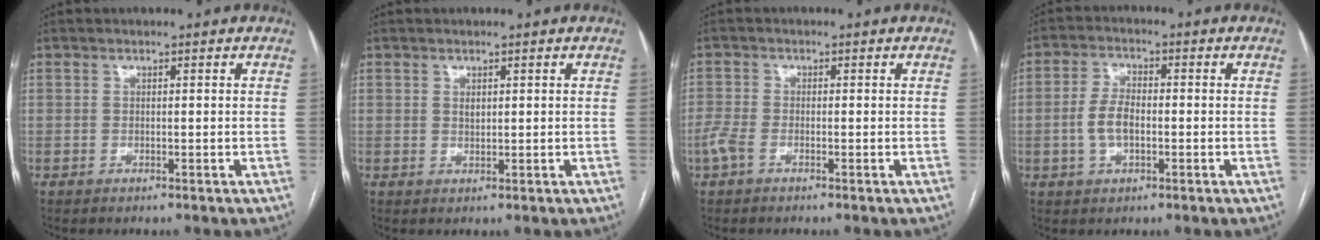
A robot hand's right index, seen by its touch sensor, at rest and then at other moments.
{"total": 1.1, "force": [0.4, 0.6, 0.7], "torque": [-0.013, -0.001, 0.010]}
{"total": 2.6, "force": [-1.4, 1.1, 1.9], "torque": [-0.052, -0.002, -0.032]}
{"total": 5.0, "force": [-0.9, 2.6, 4.2], "torque": [-0.095, 0.010, -0.014]}